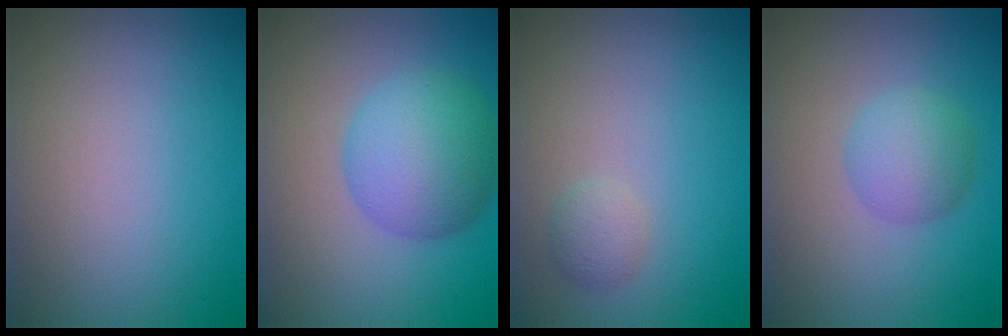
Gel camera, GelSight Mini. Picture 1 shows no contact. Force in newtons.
{"total": 6.8, "press": 6.8, "slide": 0.1}
{"total": 1.3, "press": 1.3, "slide": 0.1}
{"total": 3.2, "press": 3.2, "slide": 0.0}